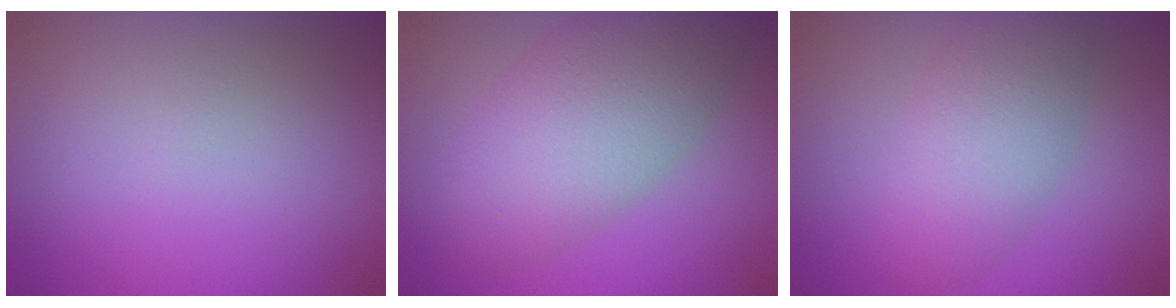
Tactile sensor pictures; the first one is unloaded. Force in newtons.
{"total": 8.0, "press": 8.0, "slide": 0.2}
{"total": 5.1, "press": 5.1, "slide": 0.3}